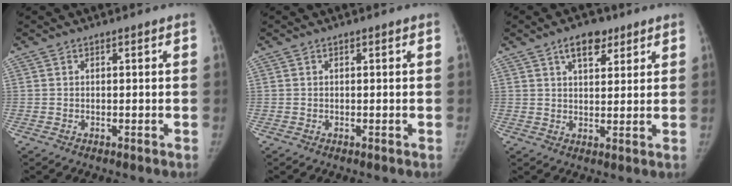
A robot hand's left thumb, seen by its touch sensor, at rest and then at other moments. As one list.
[{"total": 0.0}, {"total": 6.2, "force": [3.7, 3.3, 3.7], "torque": [-0.032, -0.017, 0.054]}]